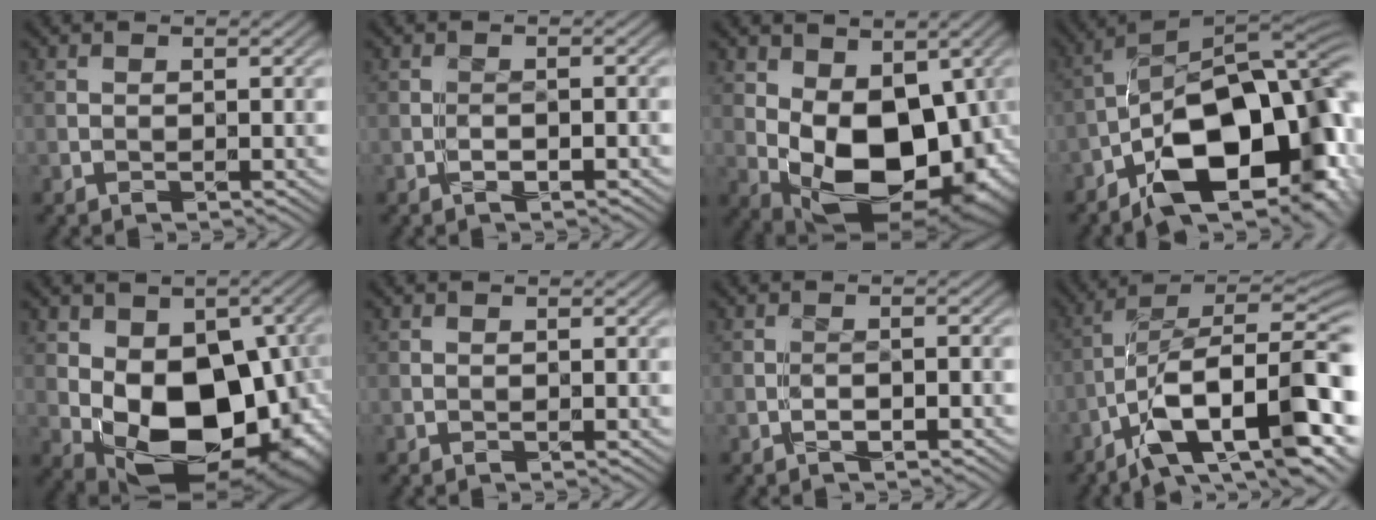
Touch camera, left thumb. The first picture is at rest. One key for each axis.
{"total": 0.6, "fx": -0.5, "fy": 0.0, "fz": 0.3, "tx": -0.005, "ty": 0.000, "tz": -0.009}
{"total": 12.6, "fx": 0.4, "fy": 7.7, "fz": 9.9, "tx": -0.174, "ty": -0.027, "tz": 0.016}
{"total": 16.8, "fx": -6.6, "fy": 8.3, "fz": 13.0, "tx": -0.190, "ty": -0.005, "tz": -0.122}
{"total": 15.3, "fx": -1.1, "fy": 9.8, "fz": 11.6, "tx": -0.179, "ty": -0.036, "tz": -0.005}
{"total": 0.0}
{"total": 0.9, "fx": -0.7, "fy": -0.1, "fz": 0.5, "tx": -0.009, "ty": 0.002, "tz": -0.012}
{"total": 14.5, "fx": -6.7, "fy": 4.9, "fz": 11.8, "tx": -0.182, "ty": 0.001, "tz": -0.122}